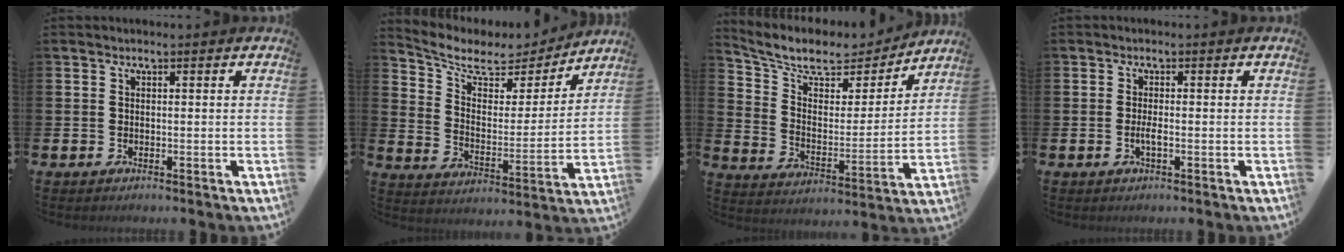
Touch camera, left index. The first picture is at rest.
{"total": 7.6, "force": [6.6, 3.0, 2.2], "torque": [-0.082, -0.047, 0.110]}
{"total": 9.1, "force": [8.0, 3.3, 2.9], "torque": [-0.093, -0.057, 0.134]}
{"total": 1.3, "force": [-0.4, 0.3, 1.2], "torque": [-0.025, 0.002, -0.008]}